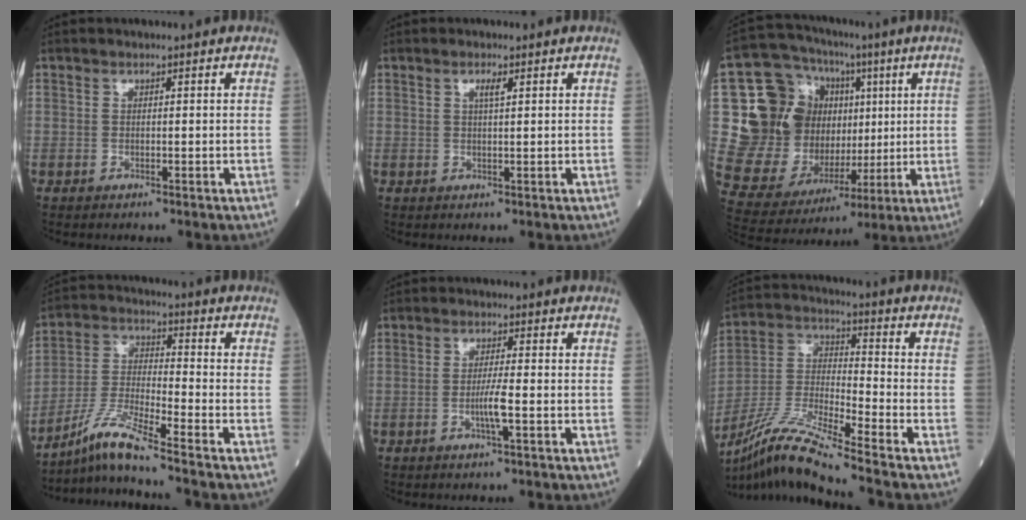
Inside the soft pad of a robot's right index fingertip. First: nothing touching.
{"total": 1.5, "force": [0.7, 0.1, 1.3], "torque": [-0.025, -0.001, 0.011]}
{"total": 18.8, "force": [3.4, 14.1, 11.9], "torque": [-0.214, 0.054, 0.083]}
{"total": 8.4, "force": [-7.0, -1.7, 4.4], "torque": [-0.104, -0.018, -0.136]}
{"total": 3.0, "force": [-1.0, -0.4, 2.8], "torque": [-0.056, -0.004, -0.020]}
{"total": 14.2, "force": [-11.6, -1.4, 8.1], "torque": [-0.171, -0.017, -0.220]}